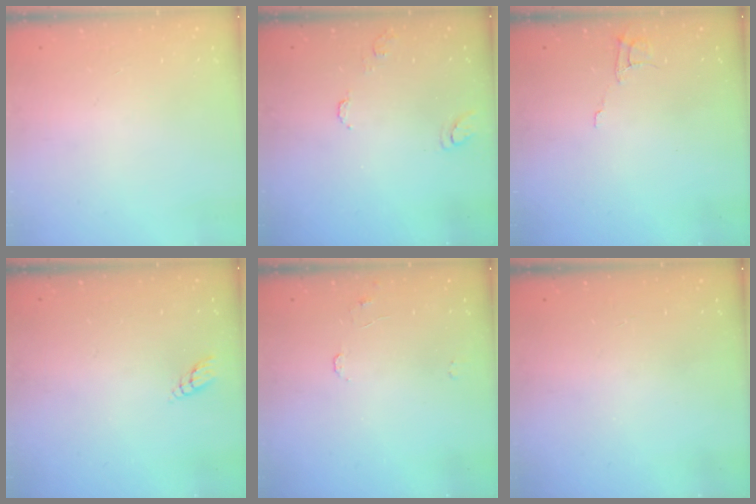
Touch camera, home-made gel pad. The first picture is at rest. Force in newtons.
{"total": 8.4, "press": 8.3, "slide": 0.6}
{"total": 5.5, "press": 5.5, "slide": 0.3}
{"total": 2.8, "press": 2.8, "slide": 0.3}
{"total": 5.8, "press": 5.8, "slide": 0.5}
{"total": 0.0}